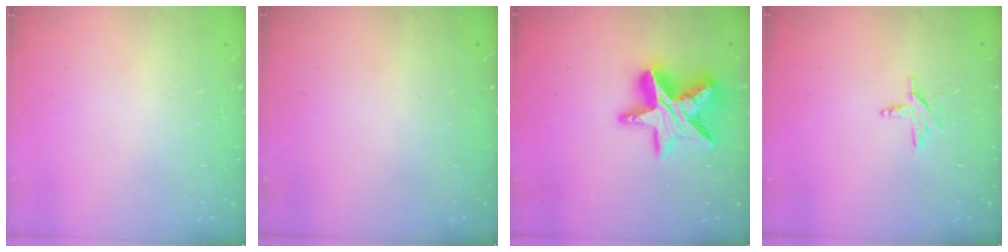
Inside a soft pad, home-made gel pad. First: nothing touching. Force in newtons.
{"total": 0.0}
{"total": 19.1, "press": 19.1, "slide": 1.3}
{"total": 4.6, "press": 4.6, "slide": 0.3}